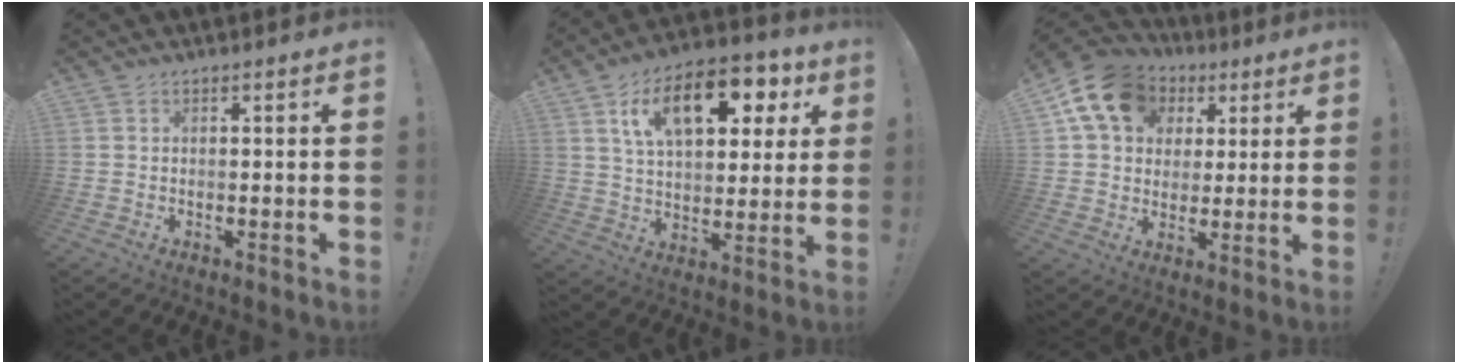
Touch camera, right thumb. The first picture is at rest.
{"total": 18.4, "force": [7.9, 9.9, 13.4], "torque": [-0.209, -0.019, 0.132]}
{"total": 15.1, "force": [6.4, 11.4, 7.6], "torque": [-0.109, -0.025, 0.122]}